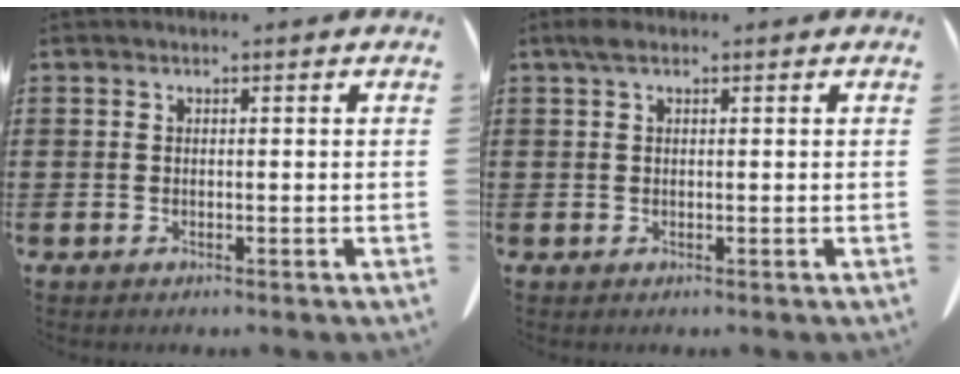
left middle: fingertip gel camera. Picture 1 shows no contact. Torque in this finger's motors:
{"motor_torque": [0.98, 0.71, 0.17, 0.05]}